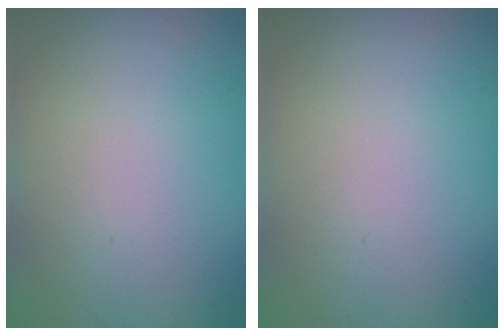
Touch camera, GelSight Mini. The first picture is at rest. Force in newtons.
{"total": 0.0}